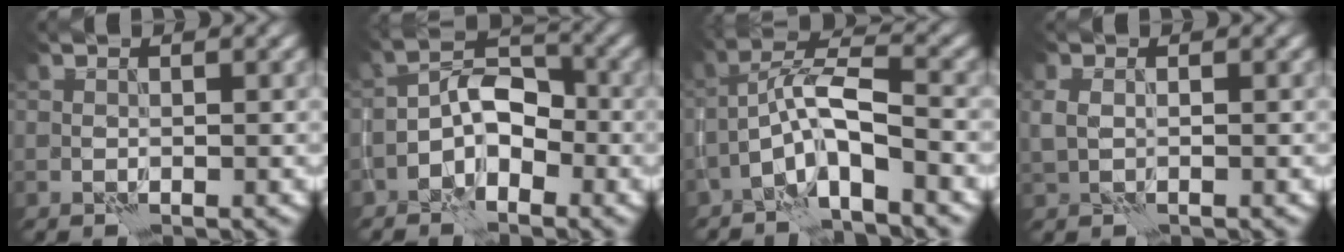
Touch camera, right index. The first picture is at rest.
{"total": 3.7, "force": [-1.8, 2.0, 2.6], "torque": [-0.034, 0.015, -0.038]}
{"total": 5.1, "force": [-2.4, 1.0, 4.4], "torque": [-0.079, 0.017, -0.051]}
{"total": 0.6, "force": [0.6, 0.1, 0.2], "torque": [-0.010, -0.001, 0.014]}